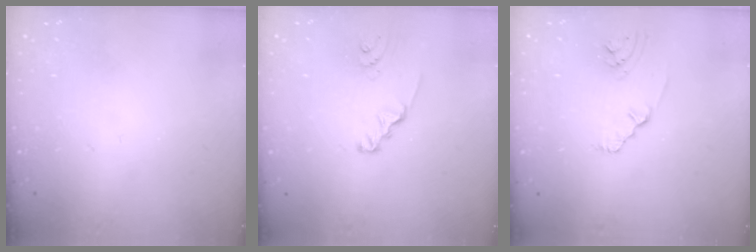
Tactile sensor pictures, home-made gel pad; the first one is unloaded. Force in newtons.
{"total": 2.3, "press": 2.3, "slide": 0.1}
{"total": 2.7, "press": 2.7, "slide": 0.5}